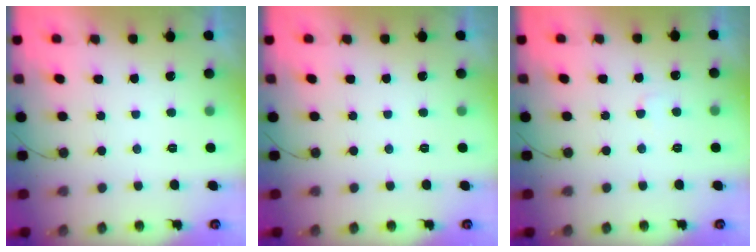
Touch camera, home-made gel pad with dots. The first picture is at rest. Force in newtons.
{"total": 0.0}
{"total": 2.7, "press": 2.7, "slide": 0.2}